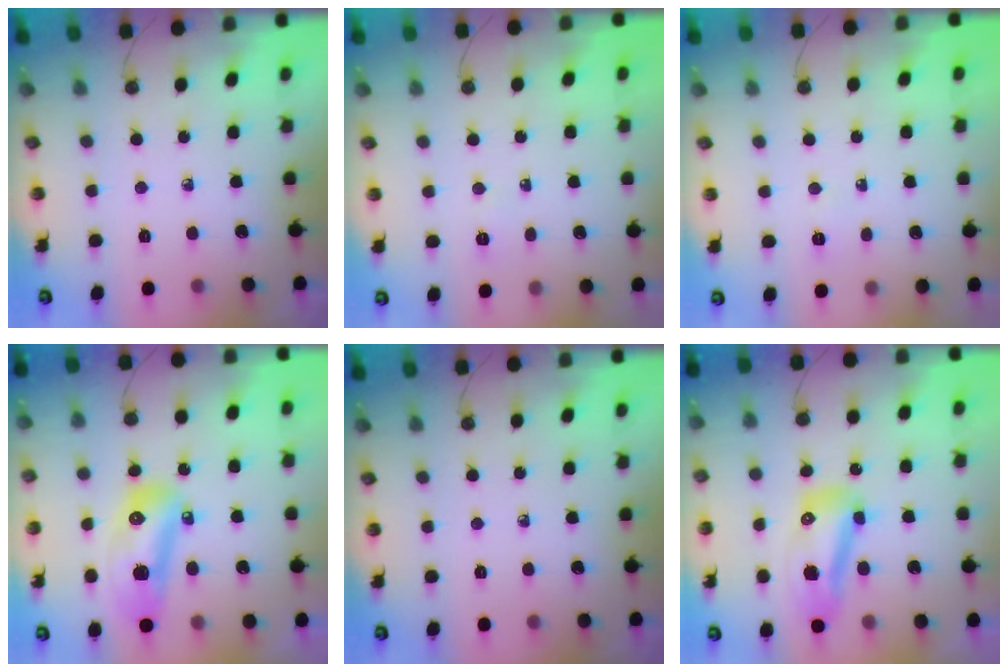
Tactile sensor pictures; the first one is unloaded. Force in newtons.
{"total": 2.6, "press": 2.4, "slide": 0.9}
{"total": 2.6, "press": 2.4, "slide": 0.9}
{"total": 14.6, "press": 14.5, "slide": 1.7}
{"total": 0.0}
{"total": 10.6, "press": 10.6, "slide": 0.8}